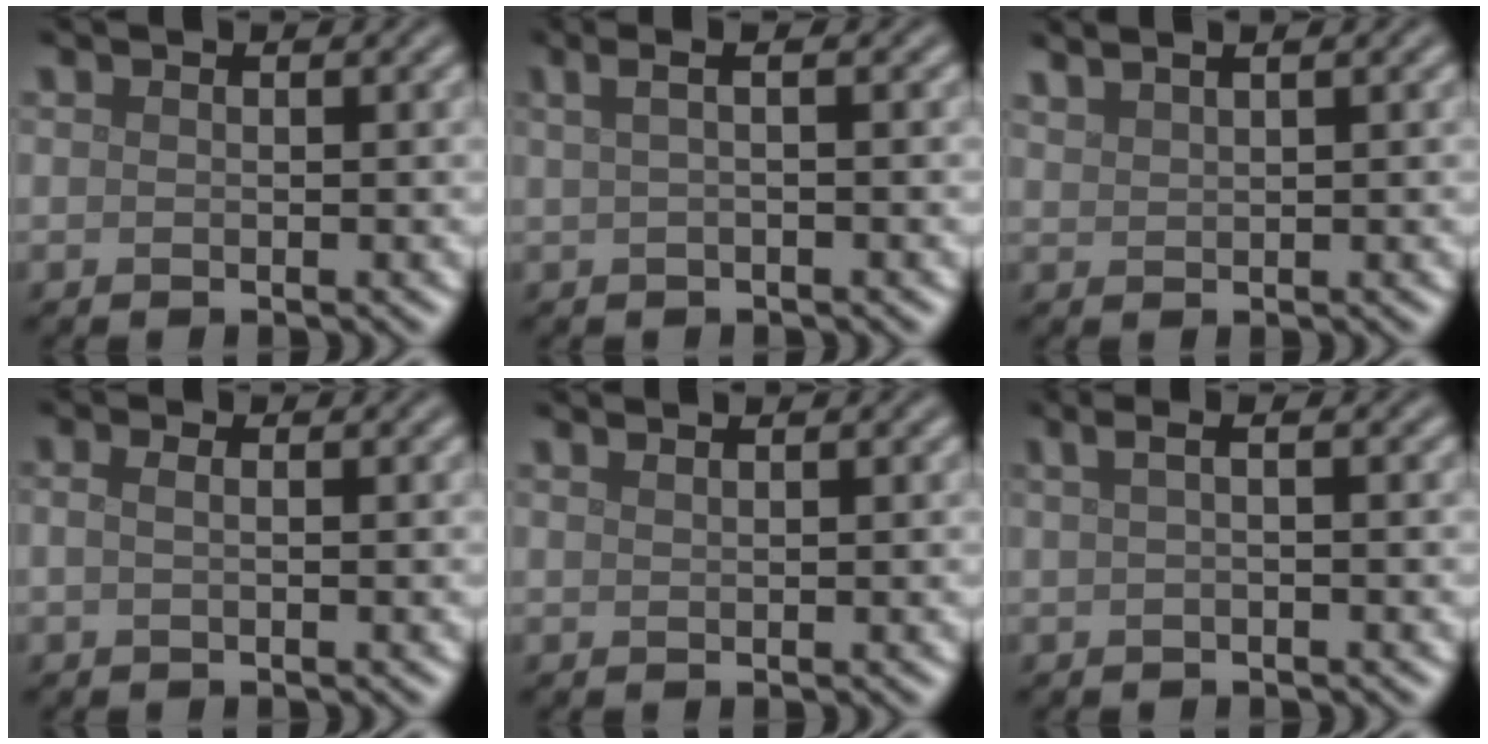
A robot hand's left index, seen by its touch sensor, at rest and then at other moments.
{"total": 3.0, "force": [0.9, 1.2, 2.6], "torque": [-0.030, 0.007, -0.008]}
{"total": 3.0, "force": [2.3, 1.0, 1.6], "torque": [-0.012, 0.016, 0.019]}
{"total": 2.0, "force": [0.7, 1.1, 1.5], "torque": [-0.013, 0.005, -0.014]}
{"total": 1.3, "force": [1.0, 0.5, 0.7], "torque": [-0.002, -0.002, 0.005]}
{"total": 1.9, "force": [0.5, 0.6, 1.8], "torque": [-0.031, 0.004, -0.002]}